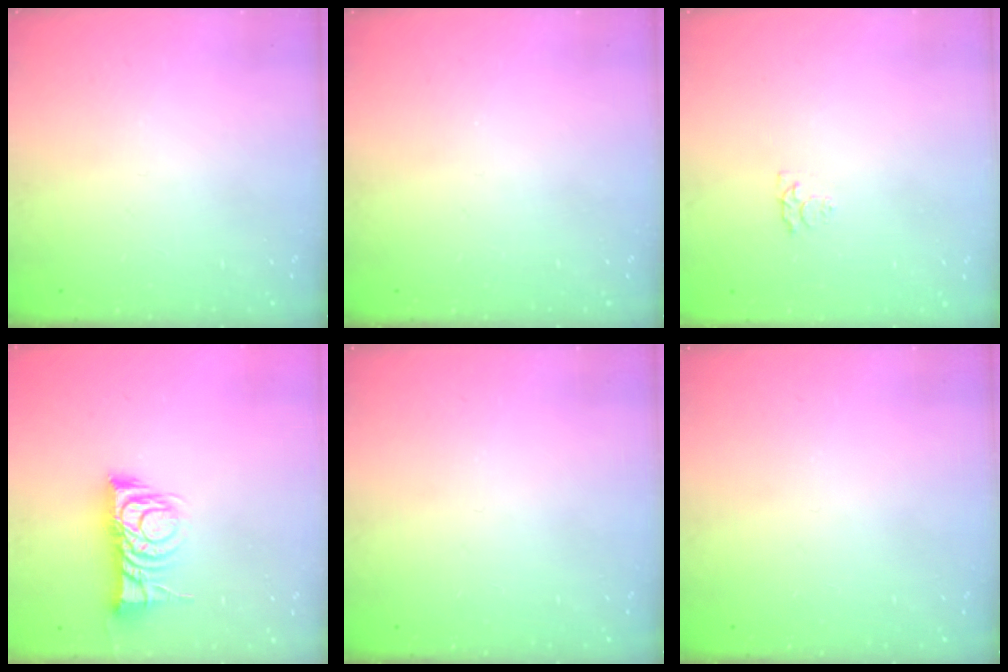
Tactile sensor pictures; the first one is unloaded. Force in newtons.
{"total": 0.0}
{"total": 3.2, "press": 3.2, "slide": 0.5}
{"total": 10.8, "press": 10.8, "slide": 0.8}
{"total": 0.0}
{"total": 0.0}